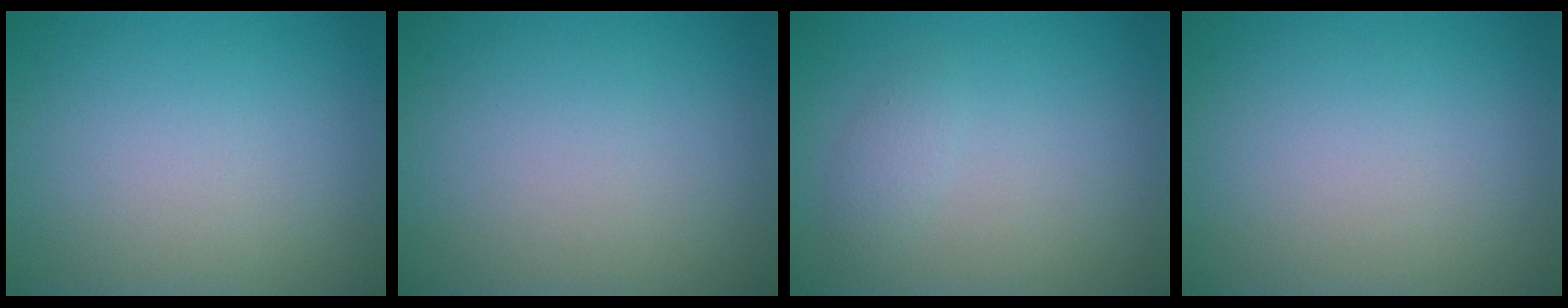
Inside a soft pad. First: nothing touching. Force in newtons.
{"total": 0.0}
{"total": 2.3, "press": 2.3, "slide": 0.2}
{"total": 0.0}